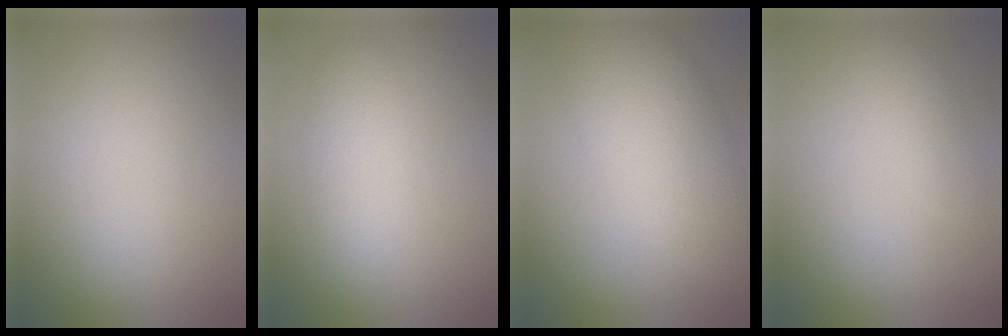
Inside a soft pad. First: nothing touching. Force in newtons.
{"total": 3.0, "press": 3.0, "slide": 0.1}
{"total": 7.9, "press": 7.9, "slide": 0.2}
{"total": 1.9, "press": 1.9, "slide": 0.1}